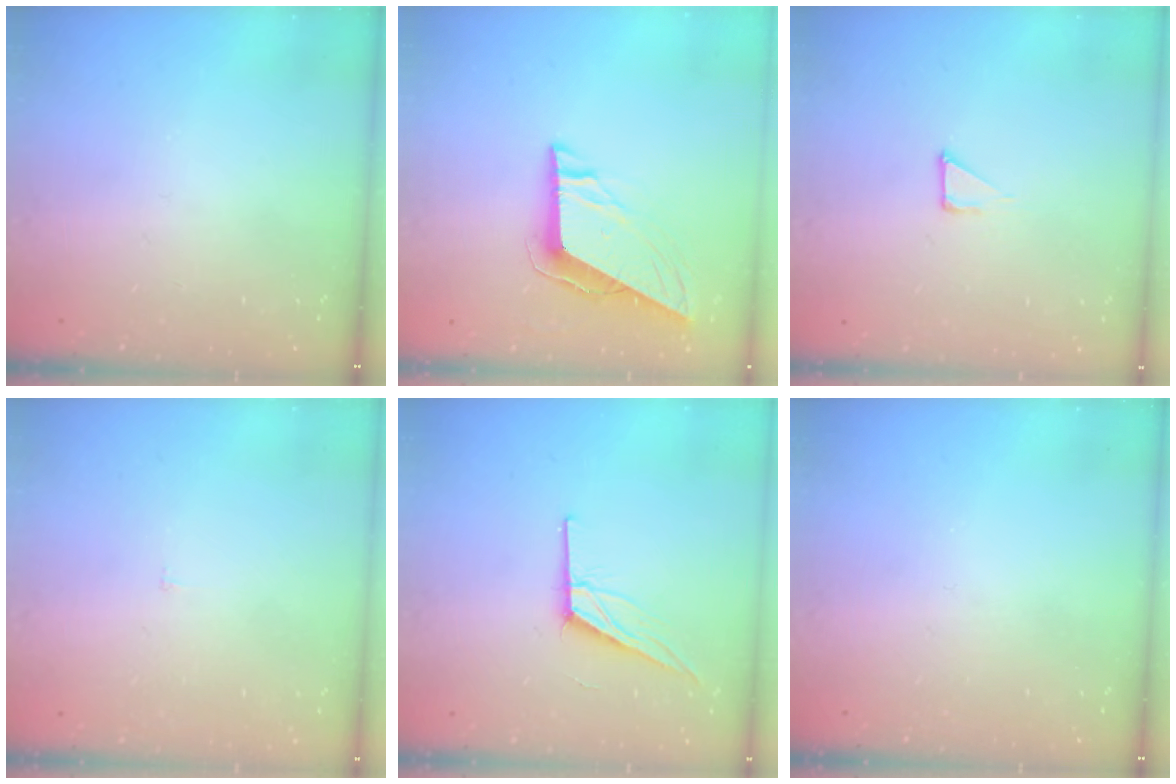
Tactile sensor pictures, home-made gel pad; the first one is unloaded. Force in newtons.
{"total": 8.9, "press": 8.8, "slide": 1.2}
{"total": 2.3, "press": 2.3, "slide": 0.1}
{"total": 1.8, "press": 1.8, "slide": 0.1}
{"total": 10.8, "press": 10.4, "slide": 2.7}
{"total": 0.0}